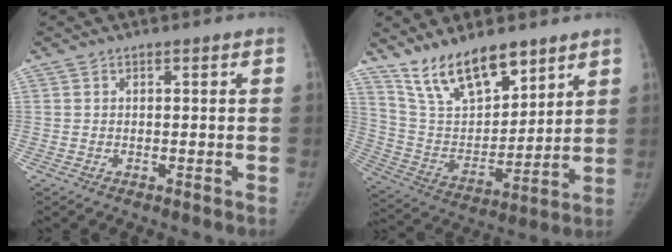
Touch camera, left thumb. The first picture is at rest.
{"total": 15.8, "force": [11.8, 6.3, 8.4], "torque": [-0.109, -0.066, 0.227]}